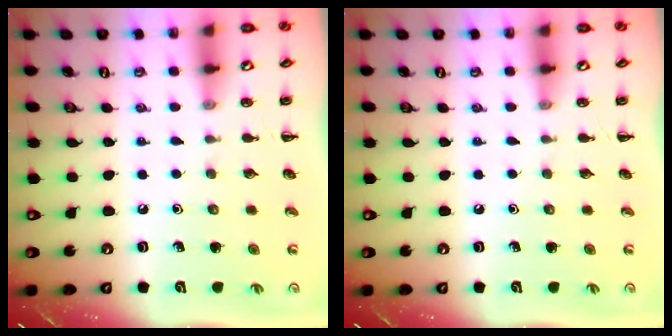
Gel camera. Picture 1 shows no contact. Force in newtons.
{"total": 0.0}